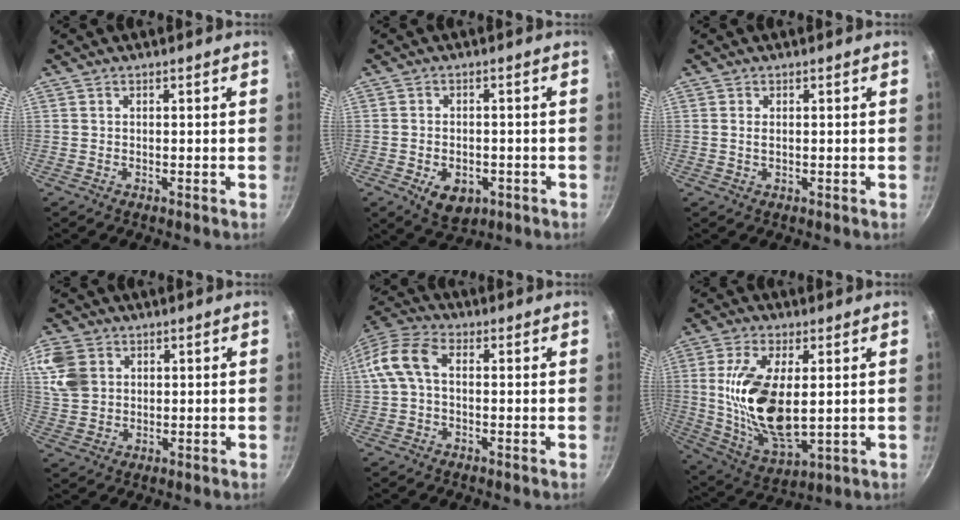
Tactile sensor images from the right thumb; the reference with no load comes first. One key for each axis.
{"total": 6.4, "fx": -2.5, "fy": 4.2, "fz": 4.1, "tx": -0.056, "ty": 0.008, "tz": -0.029}
{"total": 1.1, "fx": 0.2, "fy": 0.6, "fz": 0.9, "tx": -0.018, "ty": -0.001, "tz": 0.007}
{"total": 8.5, "fx": 2.8, "fy": 6.5, "fz": 4.8, "tx": -0.093, "ty": -0.002, "tz": 0.057}
{"total": 9.5, "fx": 1.0, "fy": 6.0, "fz": 7.4, "tx": -0.162, "ty": 0.031, "tz": 0.014}
{"total": 17.3, "fx": 1.5, "fy": 8.2, "fz": 15.2, "tx": -0.289, "ty": -0.020, "tz": 0.044}